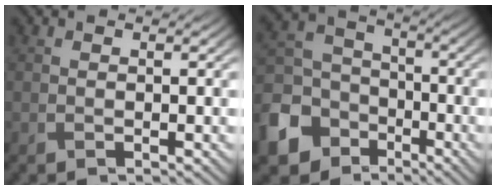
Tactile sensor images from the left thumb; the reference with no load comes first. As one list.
[{"total": 12.3, "force": [-6.3, 9.6, 4.6], "torque": [-0.167, -0.040, -0.125]}]